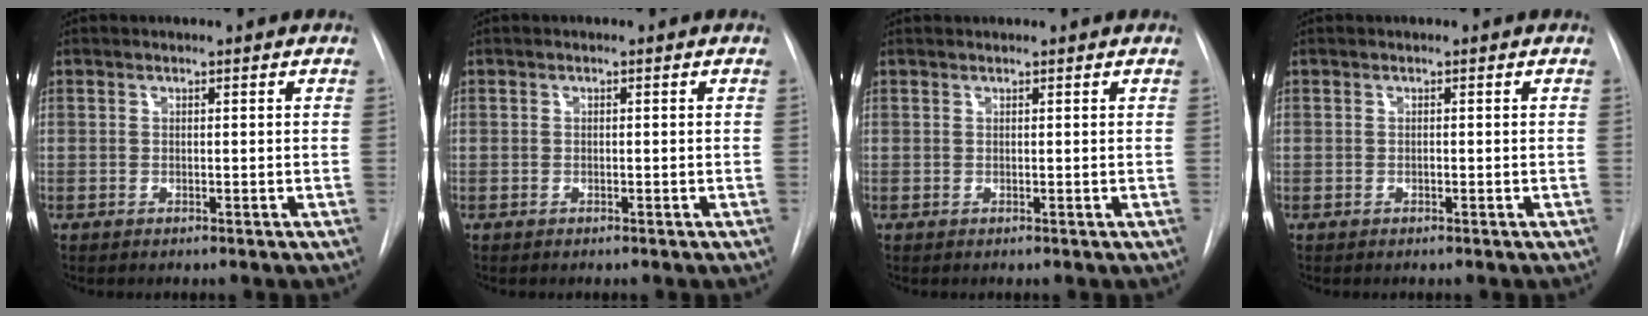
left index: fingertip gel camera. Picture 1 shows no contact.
{"total": 0.0}
{"total": 2.7, "force": [2.6, 0.0, 0.4], "torque": [-0.008, 0.029, 0.042]}
{"total": 0.0}